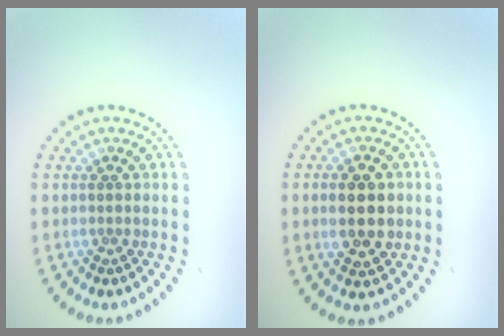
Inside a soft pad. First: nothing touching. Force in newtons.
{"total": 4.6, "press": 4.6, "slide": 0.2}